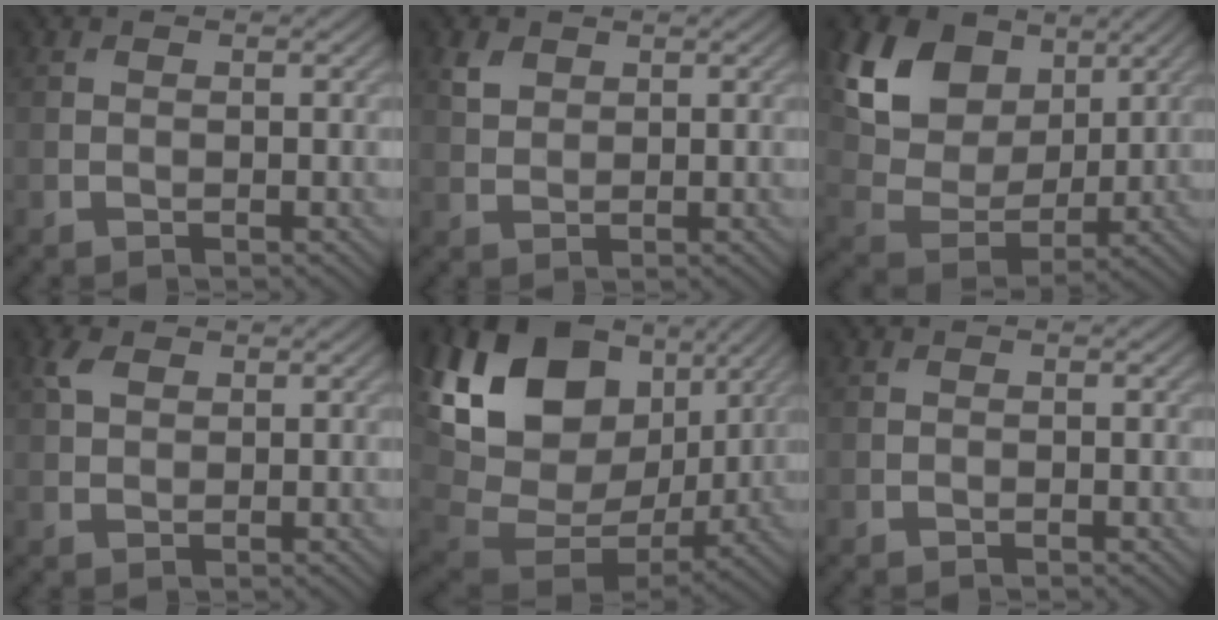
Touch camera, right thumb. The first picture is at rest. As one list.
[{"total": 2.1, "force": [1.3, 1.3, 0.9], "torque": [-0.026, 0.000, 0.028]}, {"total": 13.3, "force": [6.2, 9.0, 7.5], "torque": [-0.186, 0.020, 0.104]}, {"total": 2.6, "force": [1.4, 1.6, 1.5], "torque": [-0.040, 0.005, 0.027]}, {"total": 19.3, "force": [6.2, 13.4, 12.4], "torque": [-0.281, 0.012, 0.128]}, {"total": 0.0}]